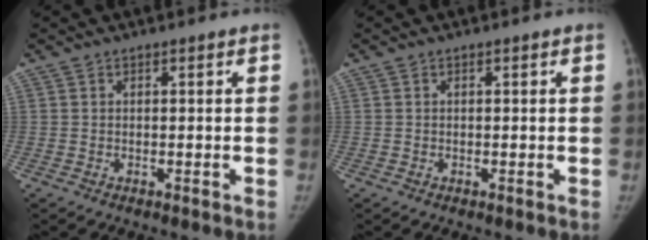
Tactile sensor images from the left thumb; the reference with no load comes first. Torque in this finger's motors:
{"motor_torque": [-0.14, 0.07, -0.12, 0.13, 0.08]}